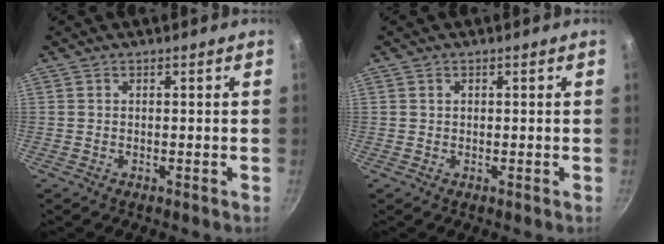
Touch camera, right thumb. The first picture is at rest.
{"total": 0.7, "force": [0.2, 0.6, 0.2], "torque": [-0.001, 0.004, 0.003]}